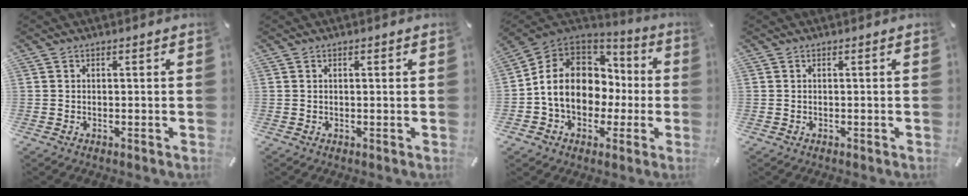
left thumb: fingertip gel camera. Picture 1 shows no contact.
{"total": 0.6, "force": [0.2, 0.2, 0.5], "torque": [-0.009, 0.001, 0.004]}
{"total": 13.4, "force": [-1.5, 11.4, 6.9], "torque": [-0.148, 0.013, -0.019]}
{"total": 0.0}